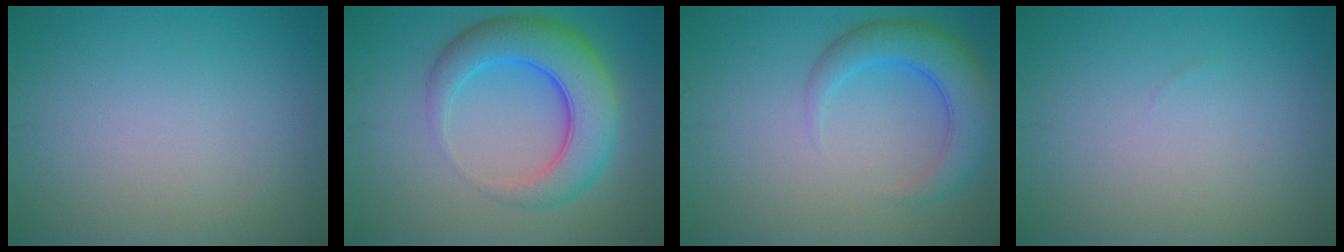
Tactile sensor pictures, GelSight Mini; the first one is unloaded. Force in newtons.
{"total": 7.3, "press": 7.3, "slide": 0.1}
{"total": 4.9, "press": 4.9, "slide": 0.4}
{"total": 0.0}